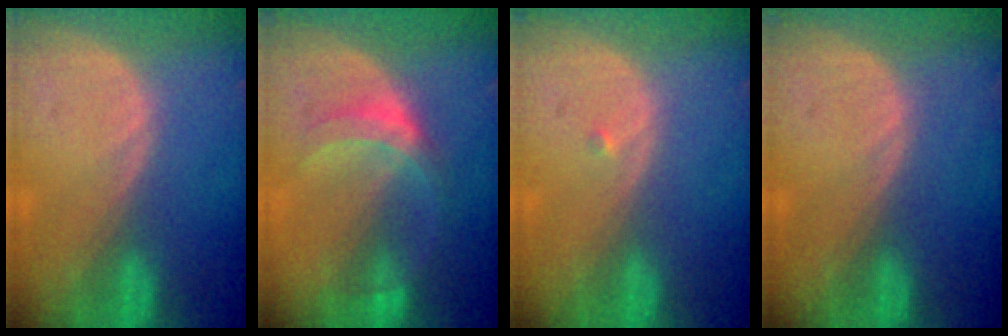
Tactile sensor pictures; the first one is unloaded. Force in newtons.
{"total": 5.2, "press": 4.8, "slide": 1.8}
{"total": 0.6, "press": 0.5, "slide": 0.4}
{"total": 0.0}